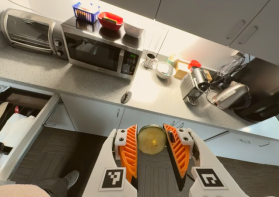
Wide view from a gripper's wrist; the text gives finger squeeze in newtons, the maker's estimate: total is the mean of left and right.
{"total": 9.7, "left": 10.0, "right": 9.4}